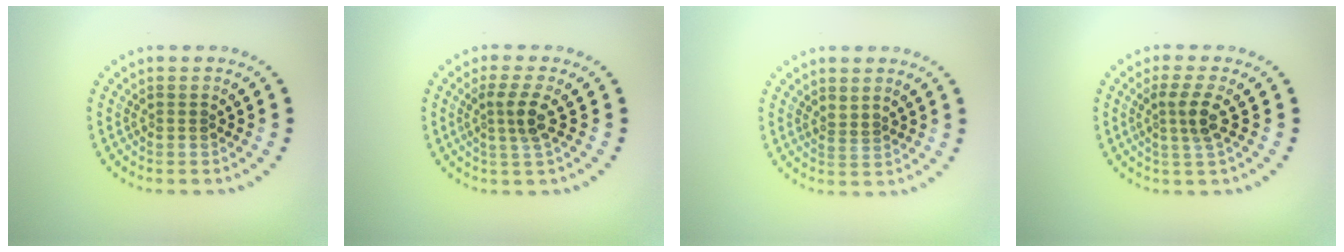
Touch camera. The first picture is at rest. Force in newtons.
{"total": 2.3, "press": 1.8, "slide": 1.5}
{"total": 0.6, "press": 0.4, "slide": 0.5}
{"total": 2.3, "press": 1.8, "slide": 1.5}